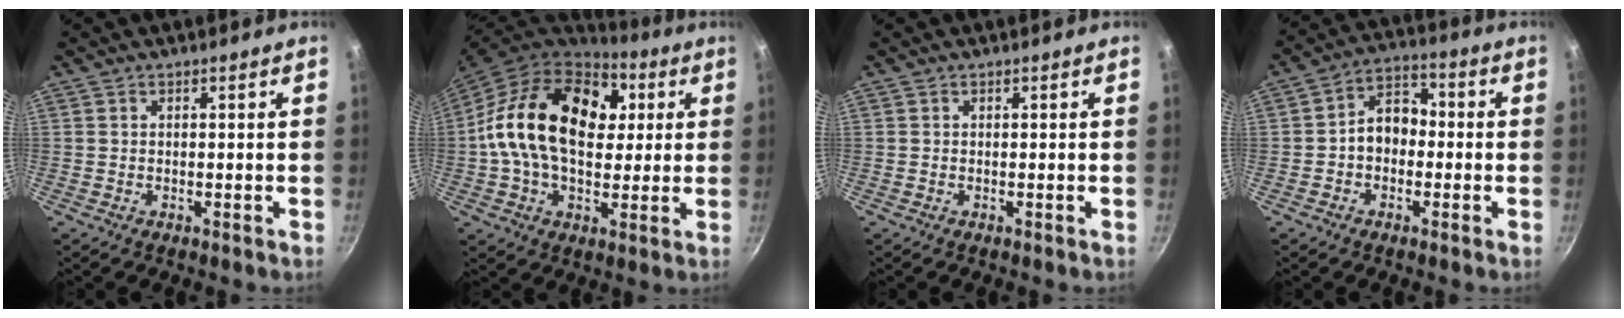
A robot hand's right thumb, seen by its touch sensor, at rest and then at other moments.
{"total": 23.9, "force": [4.1, 16.0, 17.3], "torque": [-0.275, 0.018, 0.055]}
{"total": 0.0}
{"total": 8.0, "force": [-0.9, 6.1, 5.1], "torque": [-0.039, 0.032, -0.031]}